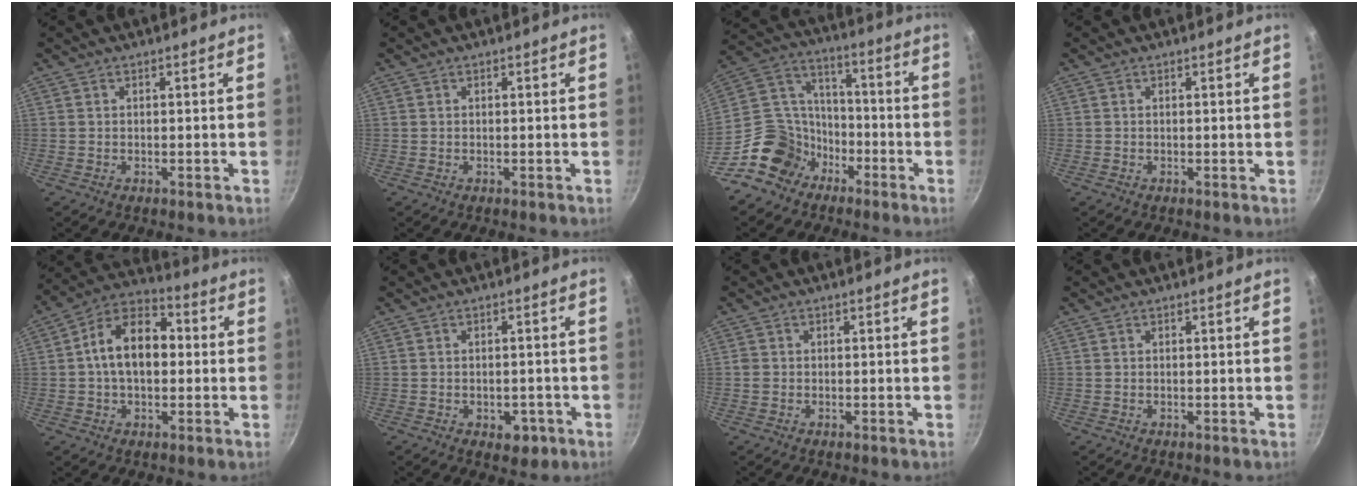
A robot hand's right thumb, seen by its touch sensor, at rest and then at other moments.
{"total": 0.0}
{"total": 14.8, "force": [-8.7, 10.9, 5.0], "torque": [-0.046, 0.082, -0.171]}
{"total": 0.0}
{"total": 13.9, "force": [0.8, 9.0, 10.5], "torque": [-0.142, 0.035, -0.008]}
{"total": 3.5, "force": [-1.6, 2.2, 2.2], "torque": [-0.016, 0.010, -0.014]}
{"total": 1.1, "force": [-0.2, 1.0, 0.4], "torque": [-0.007, 0.002, -0.006]}
{"total": 0.0}